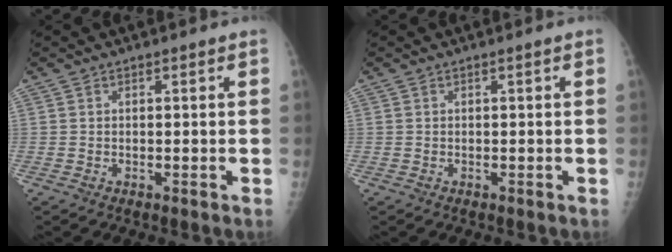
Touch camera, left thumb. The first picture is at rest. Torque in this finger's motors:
{"motor_torque": [0.04, -0.01, 0.00, 0.00, 0.00]}